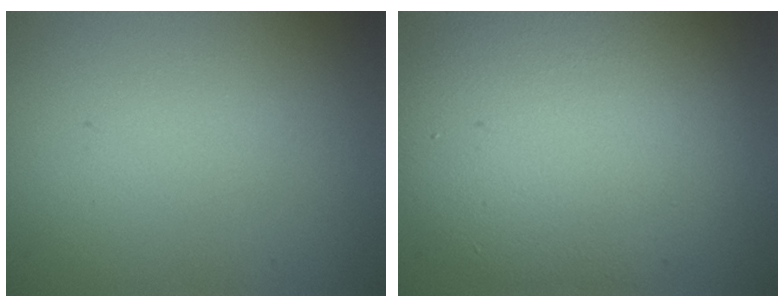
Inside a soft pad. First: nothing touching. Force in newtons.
{"total": 9.3, "press": 9.3, "slide": 0.4}